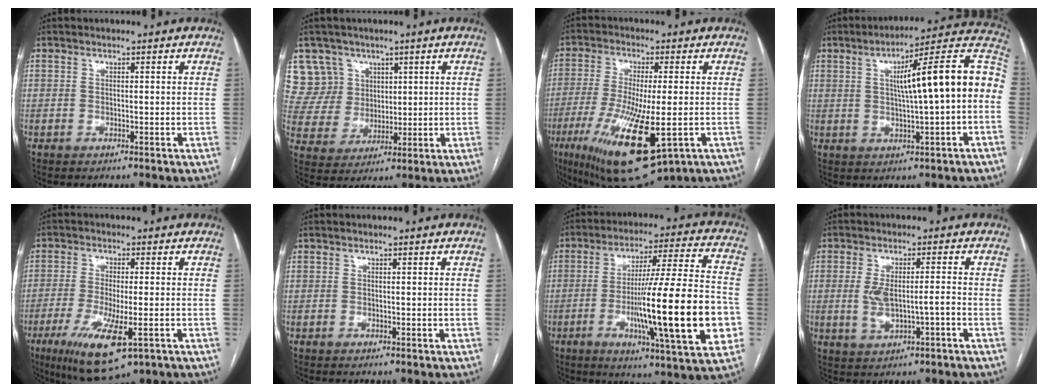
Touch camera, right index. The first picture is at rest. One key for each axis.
{"total": 8.9, "fx": 4.8, "fy": 7.5, "fz": -0.1, "tx": -0.005, "ty": 0.024, "tz": 0.107}
{"total": 16.7, "fx": -6.0, "fy": 3.4, "fz": 15.3, "tx": -0.296, "ty": -0.046, "tz": -0.091}
{"total": 16.8, "fx": 1.3, "fy": 1.3, "fz": 16.7, "tx": -0.232, "ty": 0.040, "tz": 0.015}
{"total": 11.4, "fx": -5.2, "fy": 2.7, "fz": 9.8, "tx": -0.181, "ty": -0.032, "tz": -0.080}
{"total": 0.0}
{"total": 23.0, "fx": -5.0, "fy": 1.1, "fz": 22.5, "tx": -0.324, "ty": -0.010, "tz": -0.076}
{"total": 5.5, "fx": -1.0, "fy": 1.6, "fz": 5.1, "tx": -0.106, "ty": 0.003, "tz": -0.009}